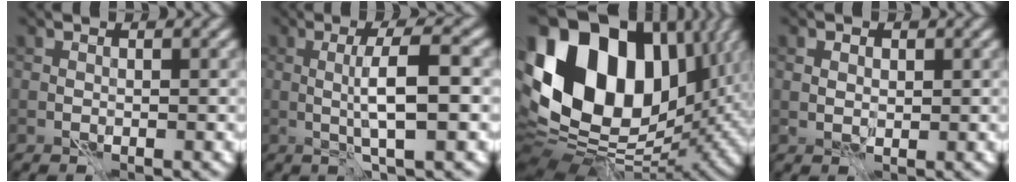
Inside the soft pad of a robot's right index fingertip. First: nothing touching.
{"total": 4.3, "force": [0.0, 0.4, 4.3], "torque": [-0.079, 0.005, -0.003]}
{"total": 19.3, "force": [3.9, 13.4, 13.4], "torque": [-0.261, 0.016, 0.081]}
{"total": 1.4, "force": [0.4, 1.0, 0.9], "torque": [-0.012, -0.001, 0.008]}